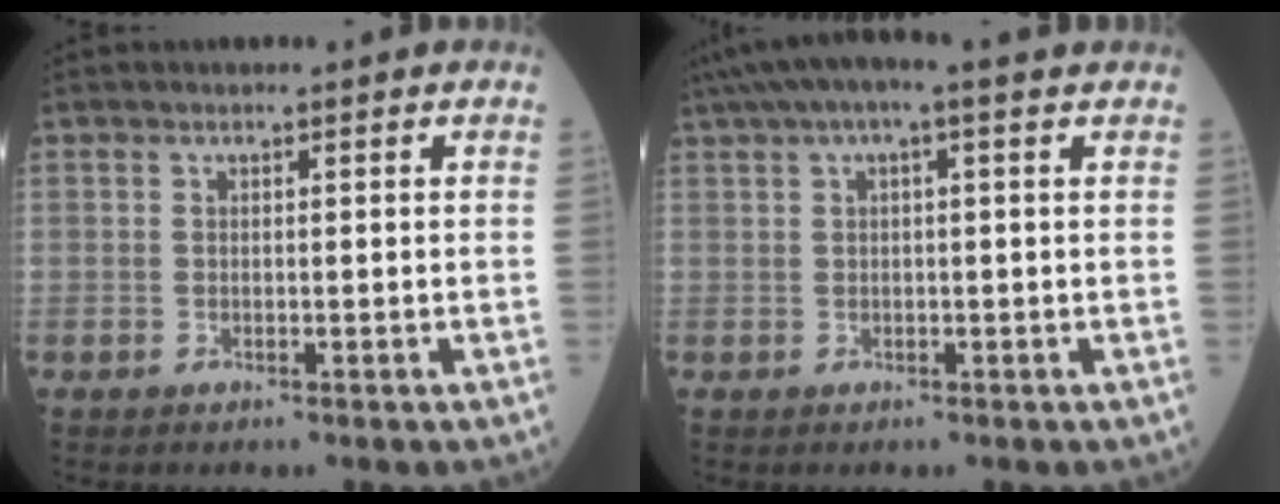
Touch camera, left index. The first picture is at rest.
{"total": 6.0, "force": [3.6, 0.7, 4.8], "torque": [-0.088, 0.046, 0.058]}